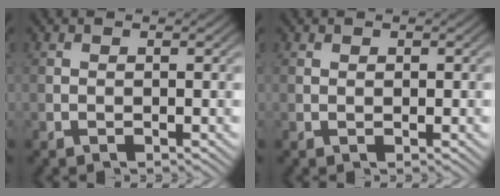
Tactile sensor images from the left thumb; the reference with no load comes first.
{"total": 0.5, "force": [0.3, 0.4, 0.2], "torque": [0.000, -0.002, 0.005]}